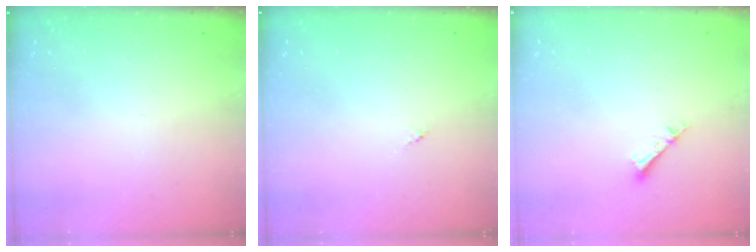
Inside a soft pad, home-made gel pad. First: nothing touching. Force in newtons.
{"total": 0.0}
{"total": 2.5, "press": 2.5, "slide": 0.1}